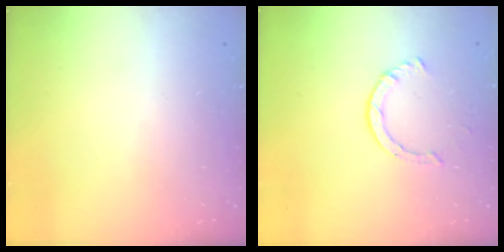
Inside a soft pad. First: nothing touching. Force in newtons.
{"total": 2.3, "press": 2.3, "slide": 0.2}